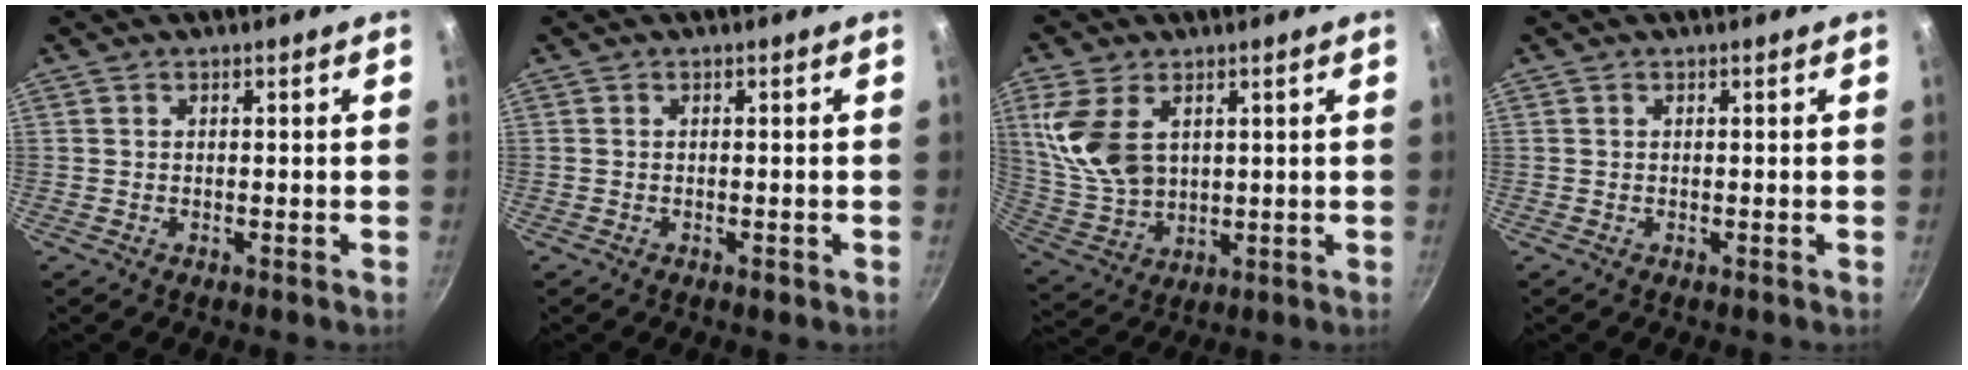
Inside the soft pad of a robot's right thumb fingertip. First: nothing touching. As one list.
[{"total": 1.0, "force": [-0.5, 0.4, 0.7], "torque": [-0.017, 0.004, -0.006]}, {"total": 12.3, "force": [3.8, 7.8, 8.7], "torque": [-0.165, -0.017, 0.089]}, {"total": 0.0}]